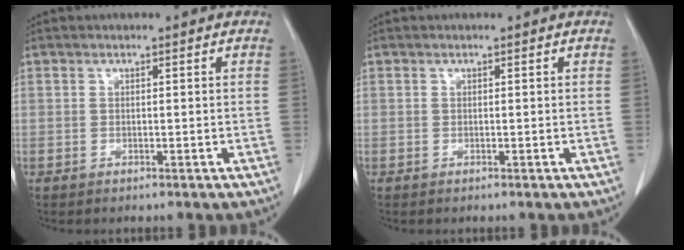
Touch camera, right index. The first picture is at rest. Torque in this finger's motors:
{"motor_torque": [0.01, 0.00, 0.00, 0.00]}